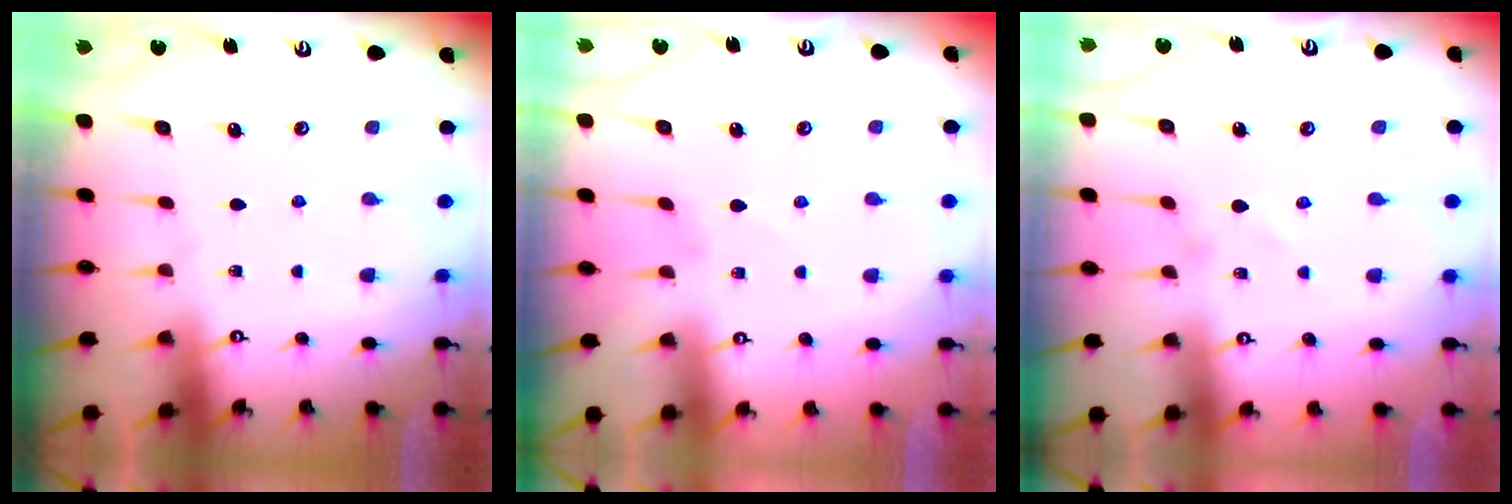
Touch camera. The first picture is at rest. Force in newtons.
{"total": 0.0}
{"total": 0.0}